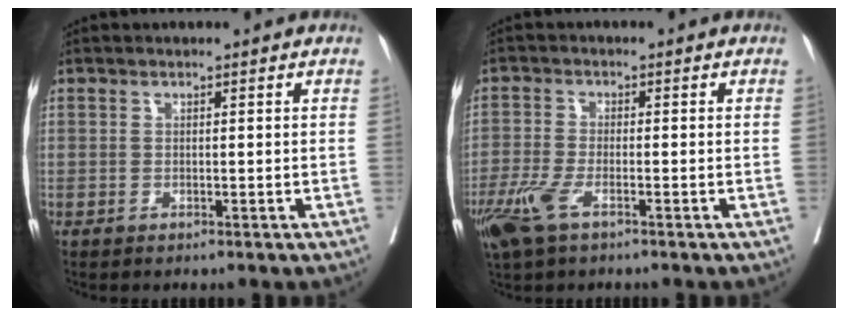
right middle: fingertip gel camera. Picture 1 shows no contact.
{"total": 5.7, "force": [-3.2, 1.8, 4.4], "torque": [-0.105, -0.014, -0.061]}